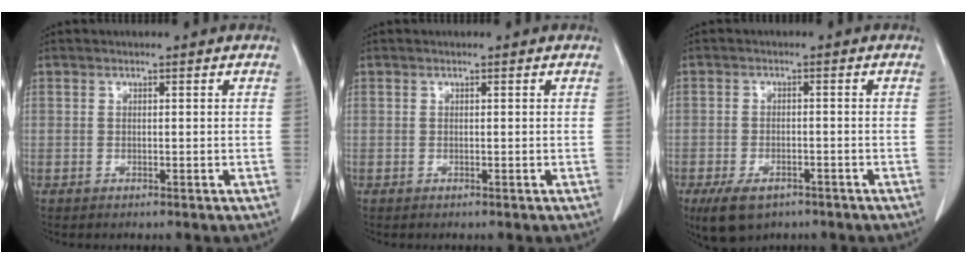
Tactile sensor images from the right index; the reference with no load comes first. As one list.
[{"total": 0.0}, {"total": 6.3, "force": [-4.2, 3.2, 3.4], "torque": [-0.064, -0.006, -0.063]}]